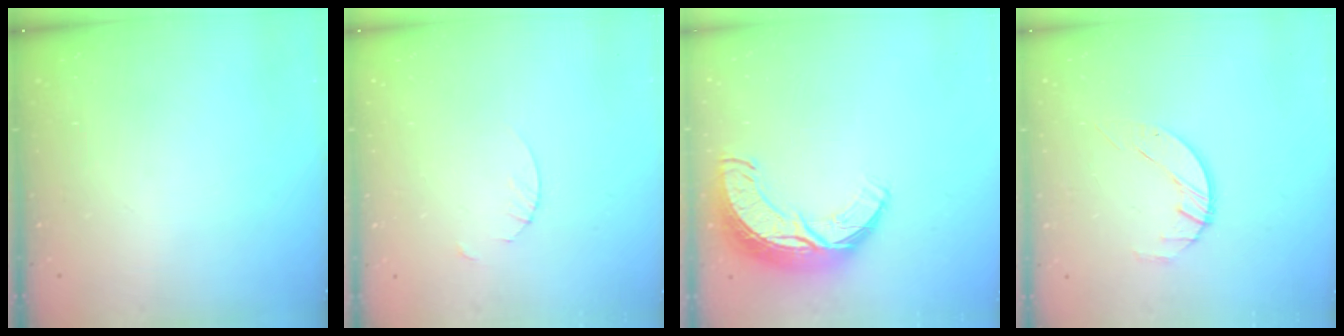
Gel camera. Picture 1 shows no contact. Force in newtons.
{"total": 1.8, "press": 1.8, "slide": 0.2}
{"total": 12.5, "press": 12.4, "slide": 0.8}
{"total": 2.7, "press": 2.6, "slide": 0.4}